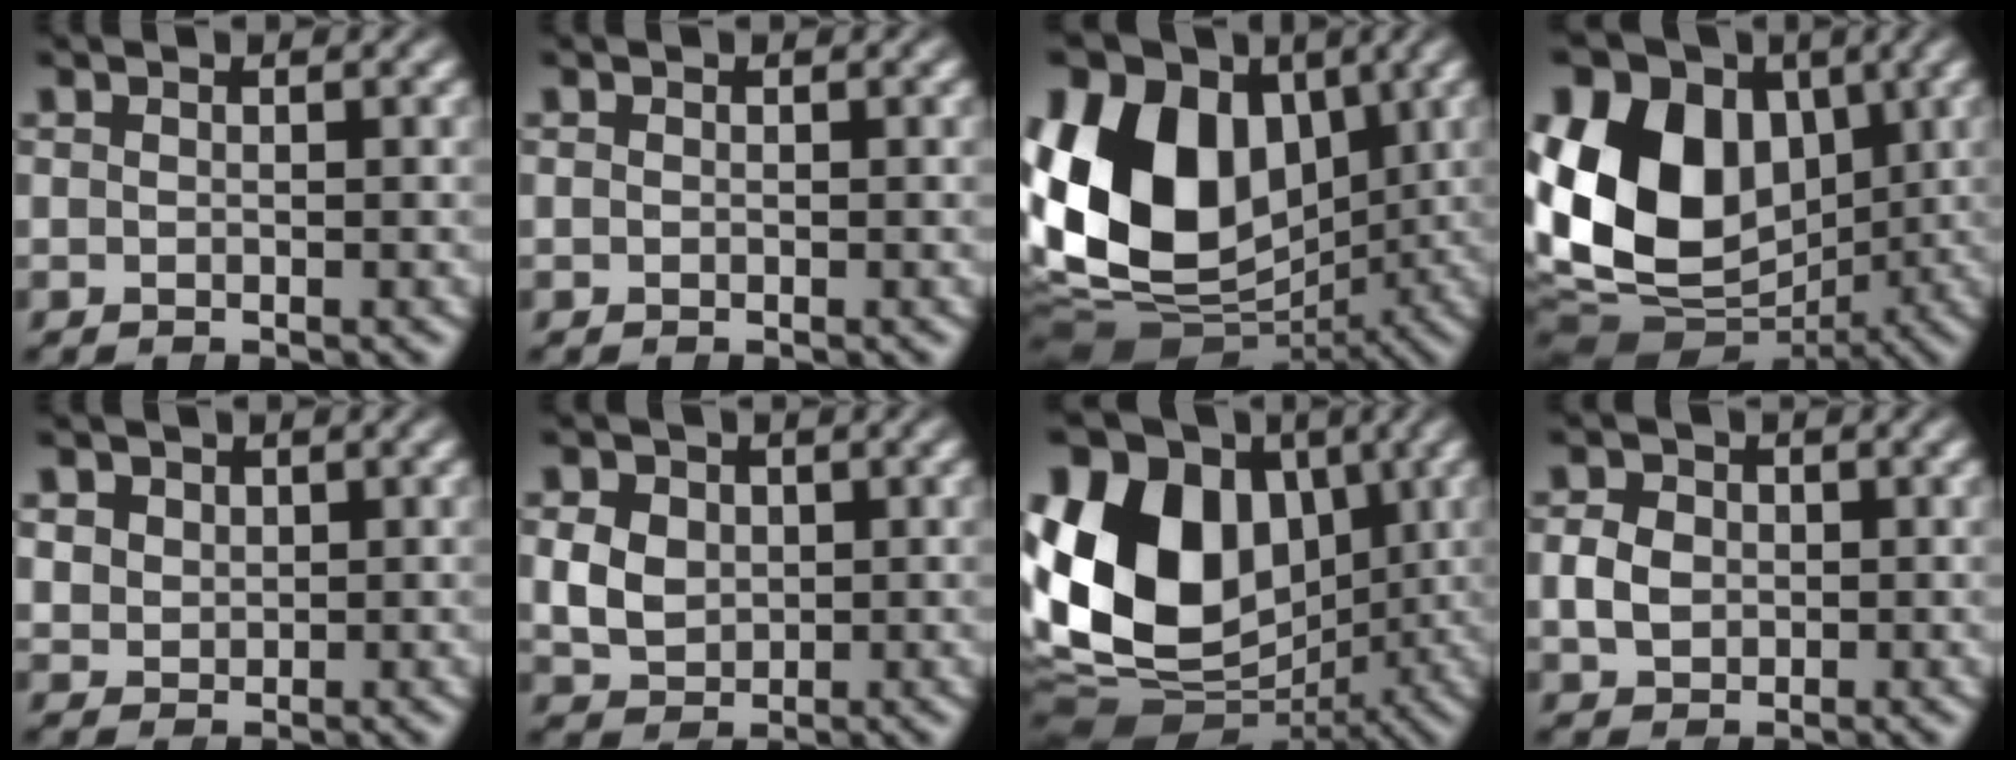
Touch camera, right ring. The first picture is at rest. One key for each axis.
{"total": 0.0}
{"total": 20.8, "fx": 0.0, "fy": 15.8, "fz": 13.5, "tx": -0.264, "ty": -0.052, "tz": 0.017}
{"total": 18.7, "fx": 0.6, "fy": 14.5, "fz": 11.8, "tx": -0.227, "ty": -0.038, "tz": 0.019}
{"total": 2.5, "fx": 1.1, "fy": 2.0, "fz": 0.9, "tx": -0.021, "ty": -0.005, "tz": 0.031}
{"total": 5.6, "fx": 0.3, "fy": 4.9, "fz": 2.6, "tx": -0.056, "ty": -0.013, "tz": 0.014}
{"total": 20.7, "fx": 0.7, "fy": 15.7, "fz": 13.5, "tx": -0.248, "ty": -0.040, "tz": 0.023}
{"total": 2.5, "fx": -0.1, "fy": 2.1, "fz": 1.4, "tx": -0.025, "ty": -0.003, "tz": 0.005}